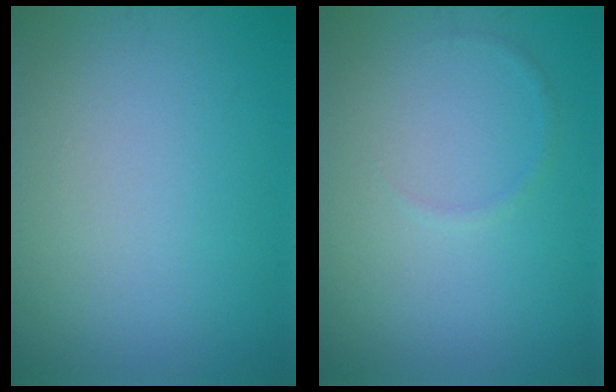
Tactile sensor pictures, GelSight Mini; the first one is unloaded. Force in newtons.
{"total": 0.5, "press": 0.5, "slide": 0.0}